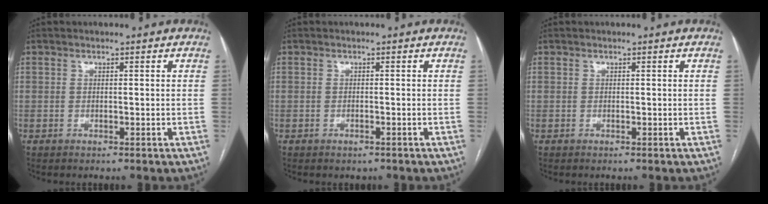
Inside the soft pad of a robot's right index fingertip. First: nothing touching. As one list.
[{"total": 0.8, "force": [-0.5, 0.4, 0.4], "torque": [-0.011, -0.001, -0.002]}, {"total": 0.0}]